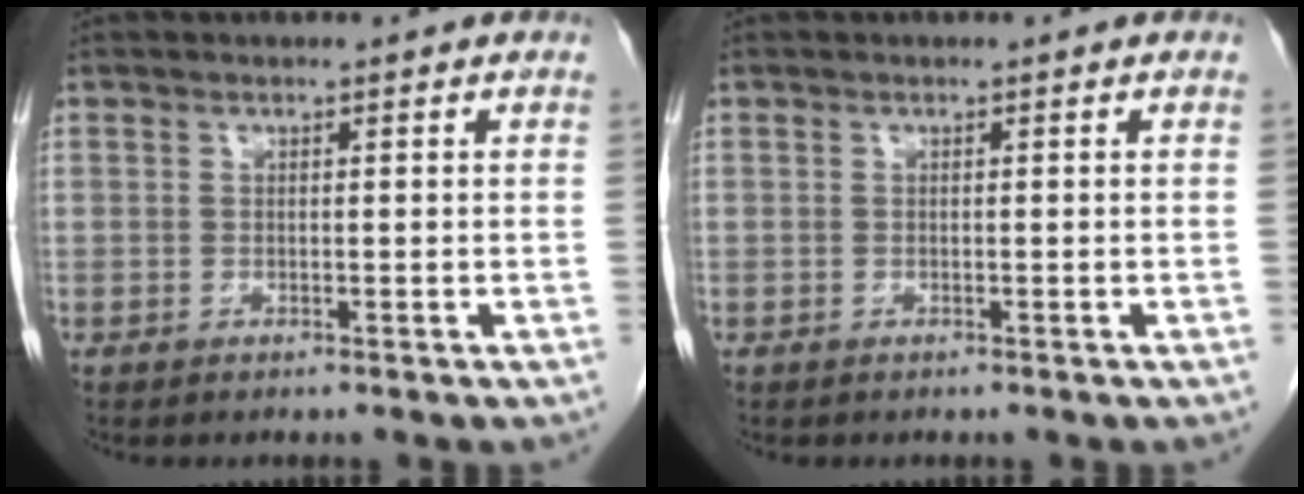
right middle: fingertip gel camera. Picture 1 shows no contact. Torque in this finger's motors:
{"motor_torque": [-0.42, 0.12, -0.02, 0.00]}